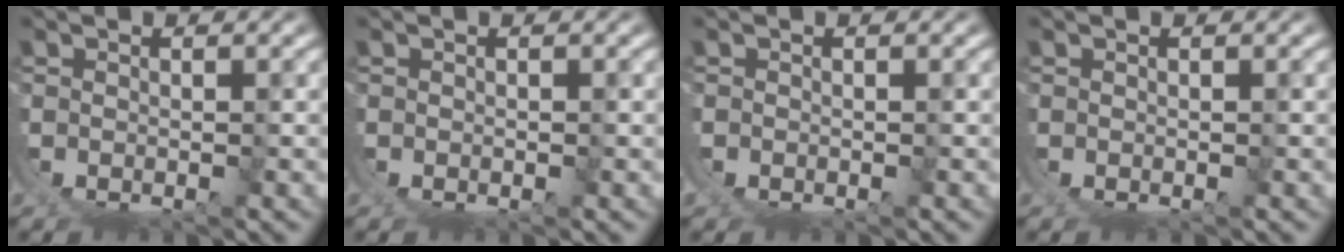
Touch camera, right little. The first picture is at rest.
{"total": 0.0}
{"total": 1.1, "force": [0.2, 1.1, 0.2], "torque": [-0.014, 0.001, 0.000]}
{"total": 0.0}